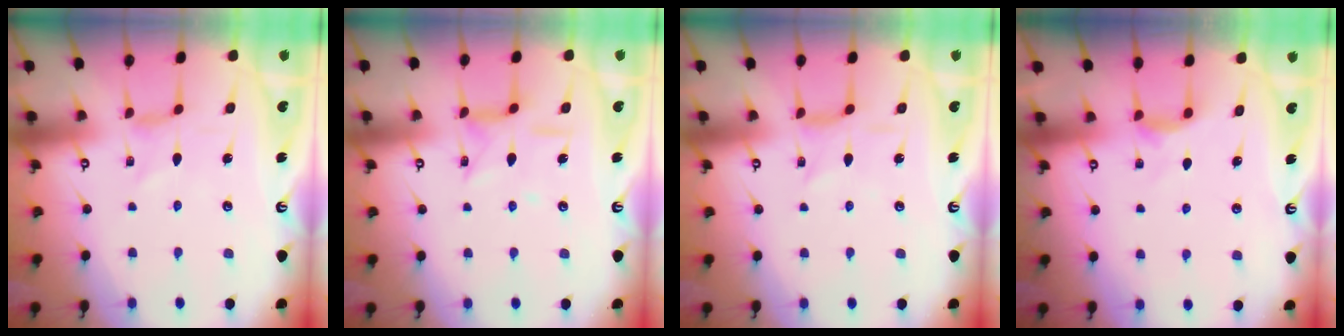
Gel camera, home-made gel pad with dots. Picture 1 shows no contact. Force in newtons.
{"total": 7.5, "press": 7.5, "slide": 0.5}
{"total": 1.2, "press": 1.2, "slide": 0.2}
{"total": 5.6, "press": 5.5, "slide": 0.7}